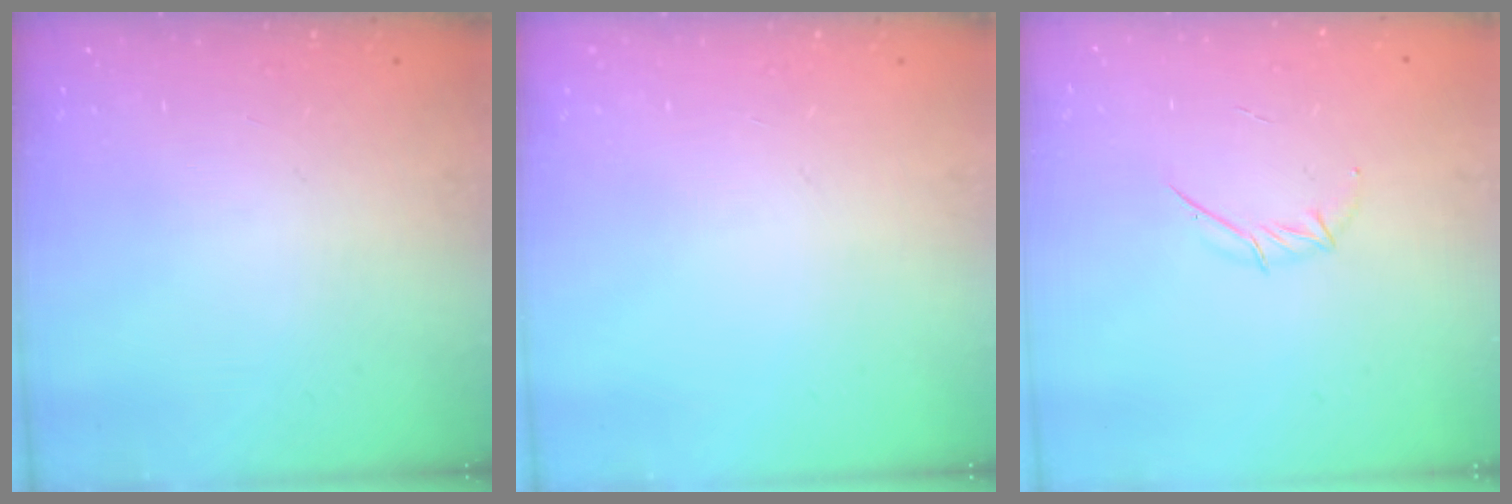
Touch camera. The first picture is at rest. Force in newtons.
{"total": 0.0}
{"total": 4.0, "press": 4.0, "slide": 0.7}